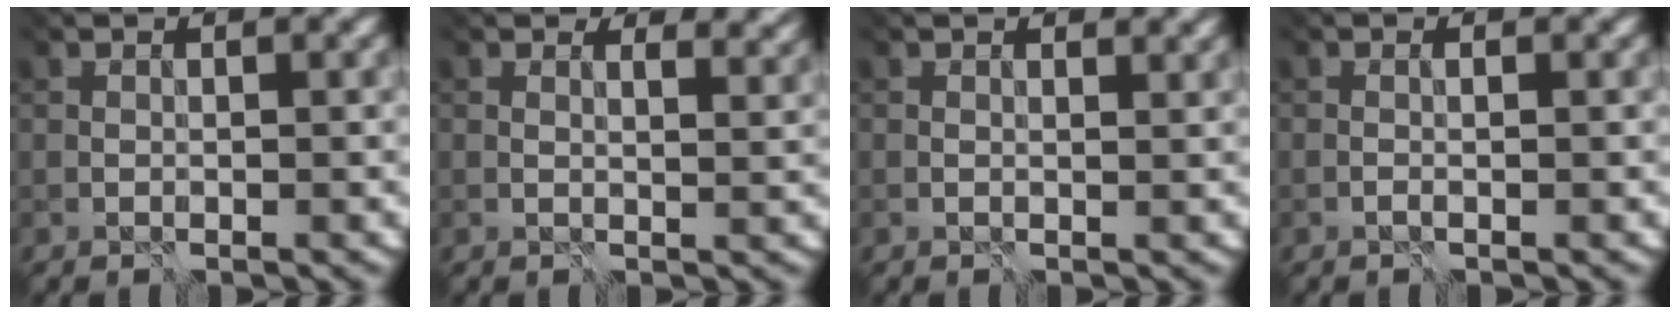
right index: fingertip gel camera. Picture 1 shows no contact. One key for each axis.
{"total": 3.8, "fx": 3.2, "fy": 0.9, "fz": 1.9, "tx": -0.027, "ty": 0.006, "tz": 0.048}
{"total": 1.7, "fx": 1.6, "fy": 0.3, "fz": 0.7, "tx": -0.007, "ty": 0.002, "tz": 0.016}
{"total": 1.1, "fx": -1.0, "fy": -0.3, "fz": 0.3, "tx": 0.007, "ty": 0.007, "tz": -0.020}